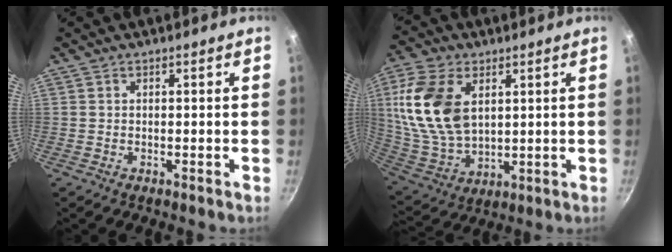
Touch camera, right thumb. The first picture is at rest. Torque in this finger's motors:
{"motor_torque": [-0.94, 1.77, 1.45, 0.12, 0.20]}